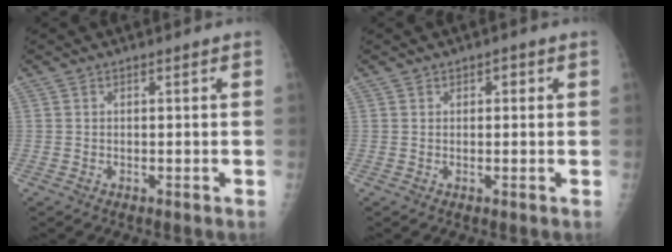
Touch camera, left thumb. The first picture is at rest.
{"total": 1.2, "force": [0.3, 1.0, 0.5], "torque": [0.011, 0.004, -0.001]}